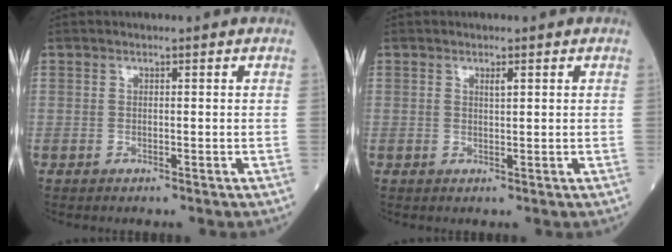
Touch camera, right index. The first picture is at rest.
{"total": 1.2, "force": [0.7, 0.1, 1.0], "torque": [-0.020, -0.003, 0.010]}